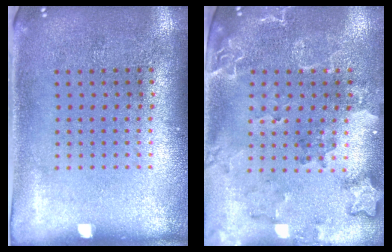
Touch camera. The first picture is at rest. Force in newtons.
{"total": 2.1, "press": 1.9, "slide": 0.9}